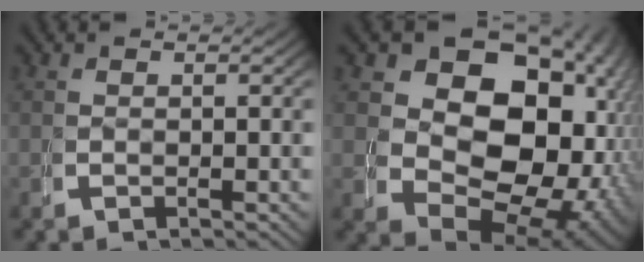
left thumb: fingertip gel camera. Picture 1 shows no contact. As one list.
[{"total": 17.5, "force": [1.8, 12.8, 11.8], "torque": [-0.217, -0.061, 0.054]}]